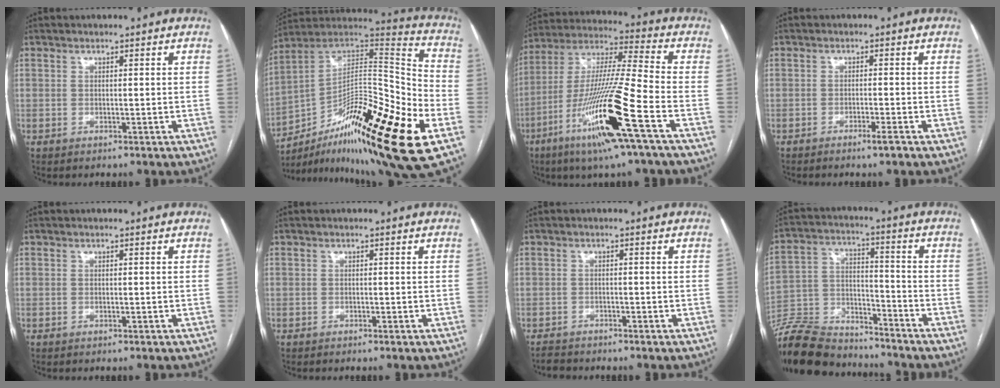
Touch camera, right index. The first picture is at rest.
{"total": 28.8, "force": [-13.0, 4.0, 25.4], "torque": [-0.367, -0.001, -0.209]}
{"total": 19.1, "force": [-8.2, -0.6, 17.2], "torque": [-0.356, -0.031, -0.160]}
{"total": 2.0, "force": [-1.5, -0.2, 1.4], "torque": [-0.025, -0.002, -0.025]}
{"total": 0.0}
{"total": 0.0}
{"total": 1.7, "force": [-1.7, 0.4, -0.4], "torque": [0.003, -0.007, -0.030]}
{"total": 16.4, "force": [-15.3, 4.5, 3.9], "torque": [-0.084, 0.019, -0.264]}